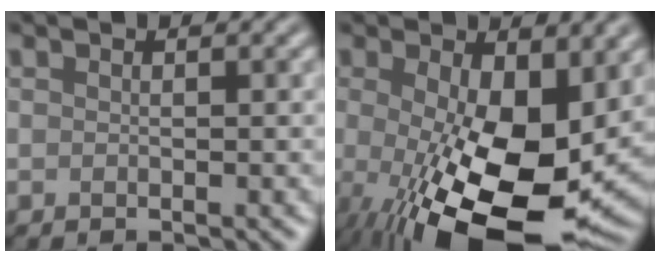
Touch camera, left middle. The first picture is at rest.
{"total": 14.2, "force": [-3.0, 5.9, 12.5], "torque": [-0.197, -0.037, -0.036]}